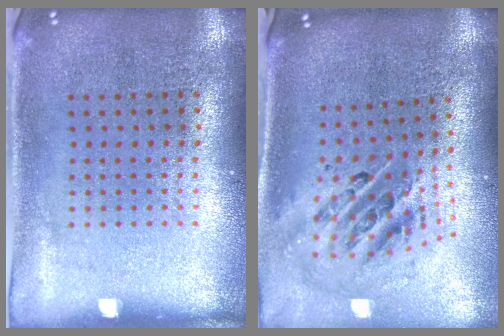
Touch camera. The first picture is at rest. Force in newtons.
{"total": 1.9, "press": 1.5, "slide": 1.2}